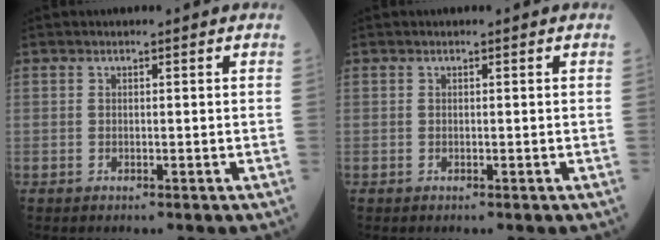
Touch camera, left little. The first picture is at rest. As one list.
[{"total": 0.0}]